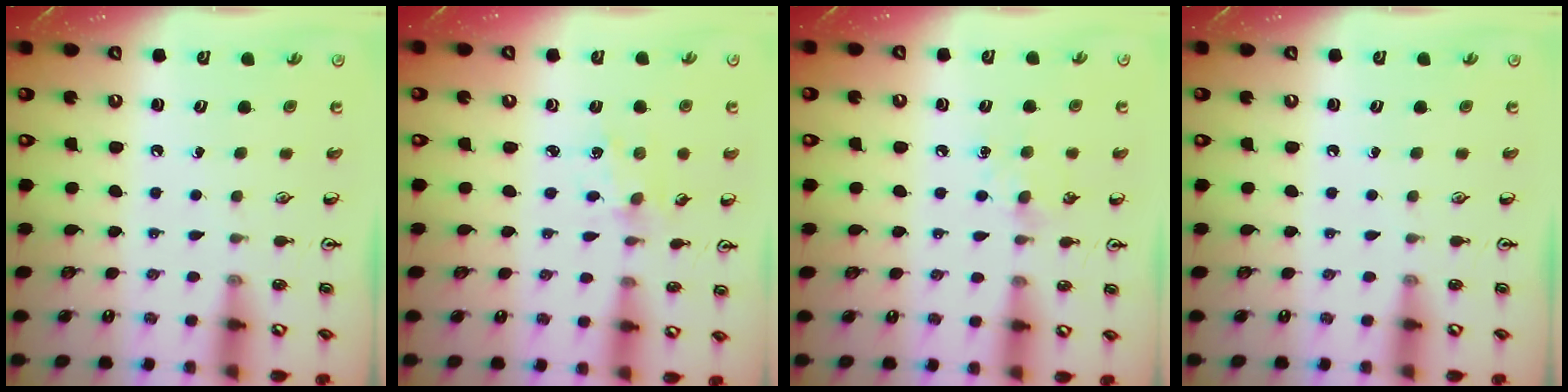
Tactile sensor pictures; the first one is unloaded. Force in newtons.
{"total": 1.6, "press": 1.5, "slide": 0.3}
{"total": 6.4, "press": 6.4, "slide": 0.8}
{"total": 0.0}